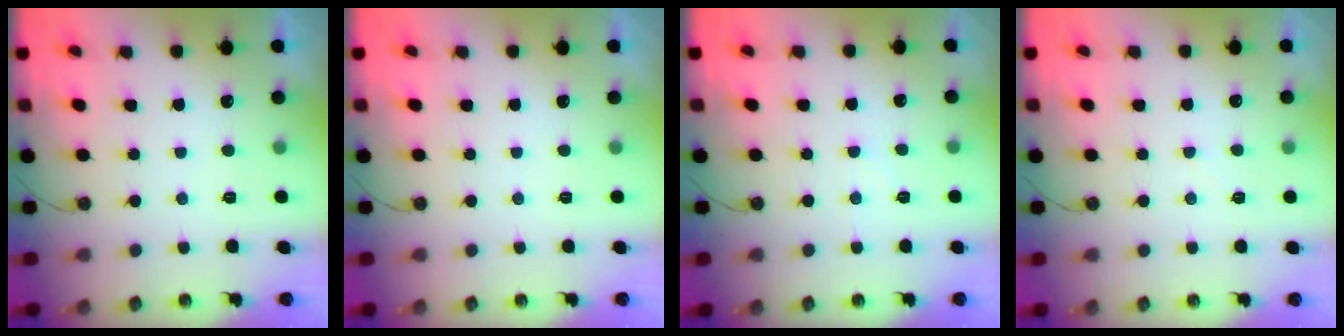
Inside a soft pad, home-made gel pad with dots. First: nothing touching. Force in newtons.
{"total": 0.0}
{"total": 2.4, "press": 2.4, "slide": 0.5}
{"total": 3.9, "press": 3.9, "slide": 0.5}